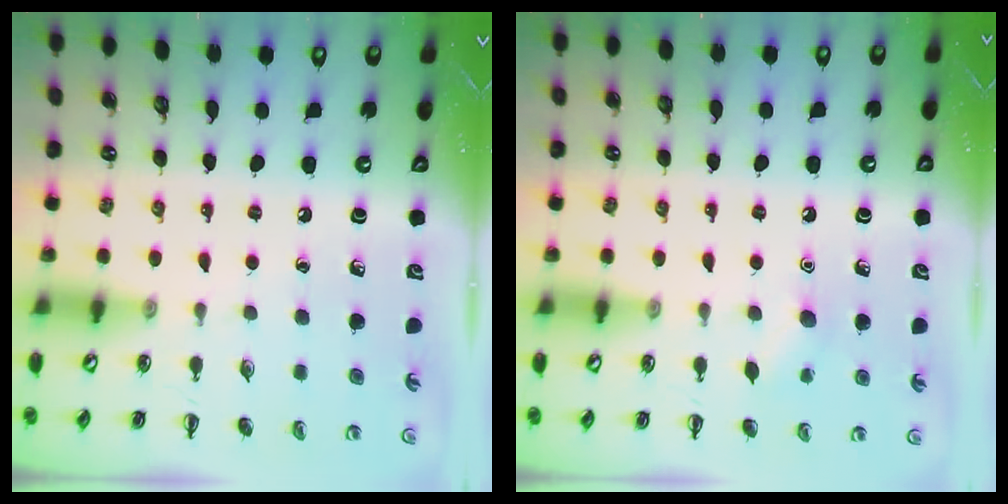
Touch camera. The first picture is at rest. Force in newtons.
{"total": 7.0, "press": 6.7, "slide": 1.9}